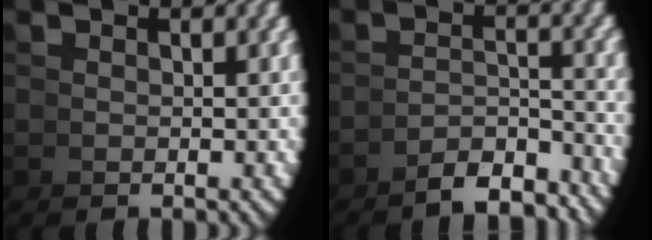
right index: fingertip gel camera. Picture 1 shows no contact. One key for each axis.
{"total": 5.3, "fx": -4.7, "fy": 0.5, "fz": 2.3, "tx": -0.014, "ty": -0.002, "tz": -0.076}